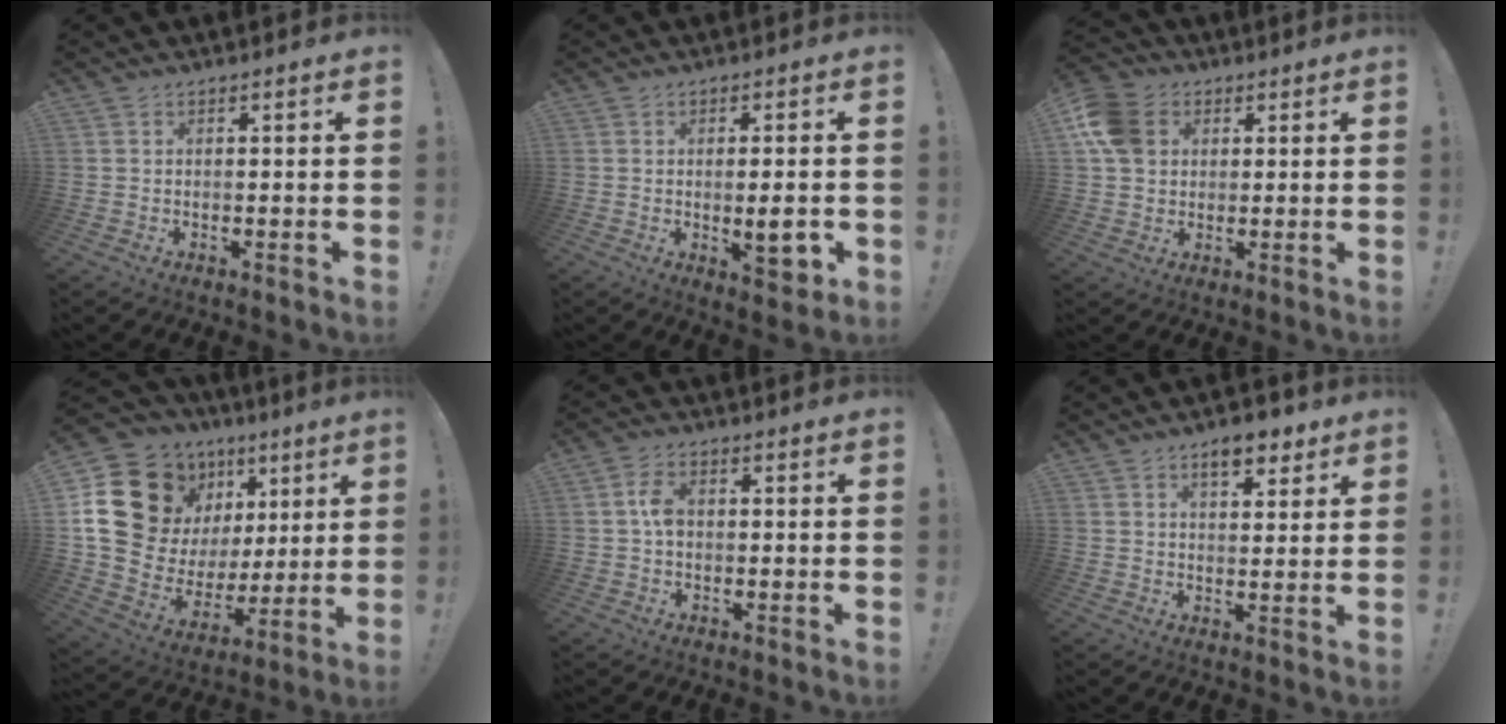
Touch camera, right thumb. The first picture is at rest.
{"total": 8.1, "force": [-1.0, 2.2, 7.7], "torque": [-0.092, -0.007, -0.013]}
{"total": 11.3, "force": [3.2, 9.2, 5.7], "torque": [-0.105, 0.001, 0.066]}
{"total": 22.6, "force": [10.7, 16.3, 11.4], "torque": [-0.184, -0.064, 0.240]}
{"total": 5.1, "force": [0.1, 3.1, 4.0], "torque": [-0.072, 0.008, 0.002]}
{"total": 7.2, "force": [4.8, 3.3, 4.3], "torque": [-0.039, -0.024, 0.079]}